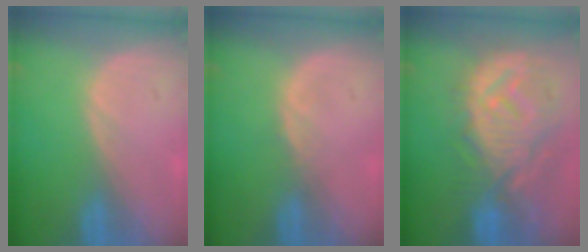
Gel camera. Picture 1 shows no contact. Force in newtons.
{"total": 0.9, "press": 0.9, "slide": 0.2}
{"total": 12.3, "press": 11.0, "slide": 5.4}